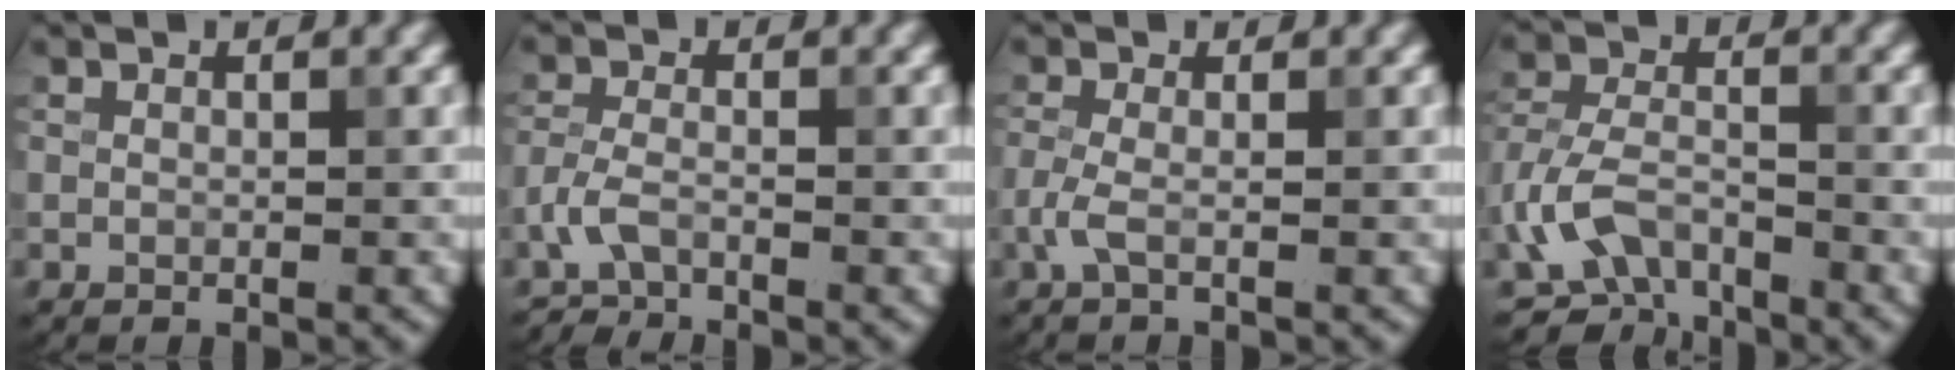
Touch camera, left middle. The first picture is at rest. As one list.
[{"total": 2.0, "force": [-1.8, 0.6, 0.7], "torque": [-0.017, 0.002, -0.046]}, {"total": 1.7, "force": [-0.6, 0.3, 1.5], "torque": [-0.037, -0.001, -0.017]}, {"total": 6.1, "force": [-3.4, 3.4, 3.8], "torque": [-0.076, -0.002, -0.076]}]